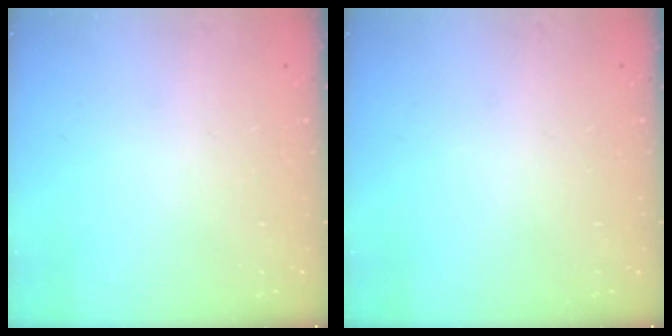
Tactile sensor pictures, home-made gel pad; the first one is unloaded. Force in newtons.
{"total": 0.0}